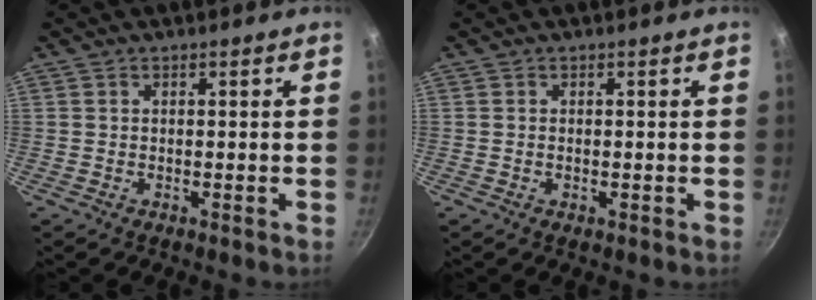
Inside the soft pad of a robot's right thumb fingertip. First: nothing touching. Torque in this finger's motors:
{"motor_torque": [-0.25, 0.01, -0.29, 0.20, 0.04]}